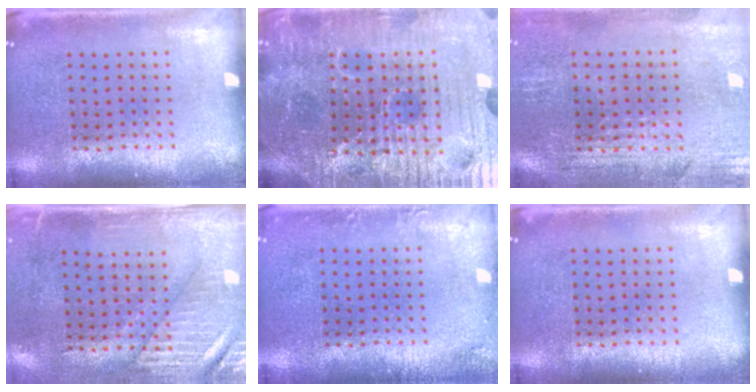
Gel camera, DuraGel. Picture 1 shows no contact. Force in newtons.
{"total": 6.0, "press": 5.6, "slide": 2.0}
{"total": 0.8, "press": 0.7, "slide": 0.5}
{"total": 3.0, "press": 2.6, "slide": 1.6}
{"total": 1.3, "press": 1.3, "slide": 0.0}
{"total": 0.0}